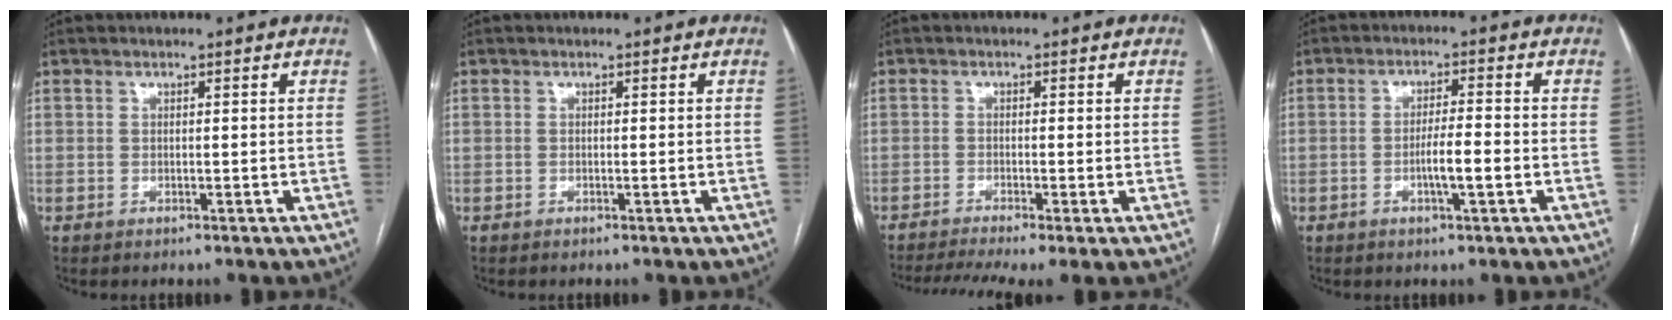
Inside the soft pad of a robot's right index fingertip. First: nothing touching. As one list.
[{"total": 0.0}, {"total": 7.4, "force": [-5.2, 0.5, 5.2], "torque": [-0.090, -0.007, -0.086]}, {"total": 4.6, "force": [-1.4, 0.3, 4.4], "torque": [-0.077, -0.001, -0.024]}]